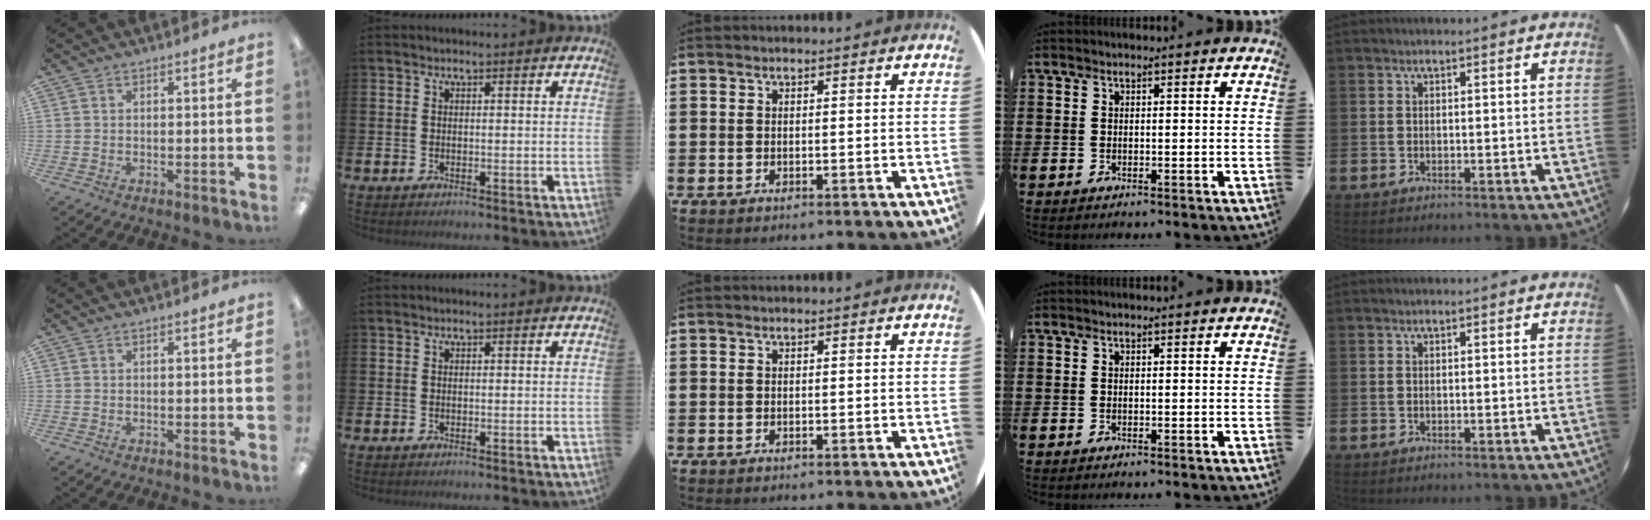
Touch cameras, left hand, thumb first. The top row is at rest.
{}